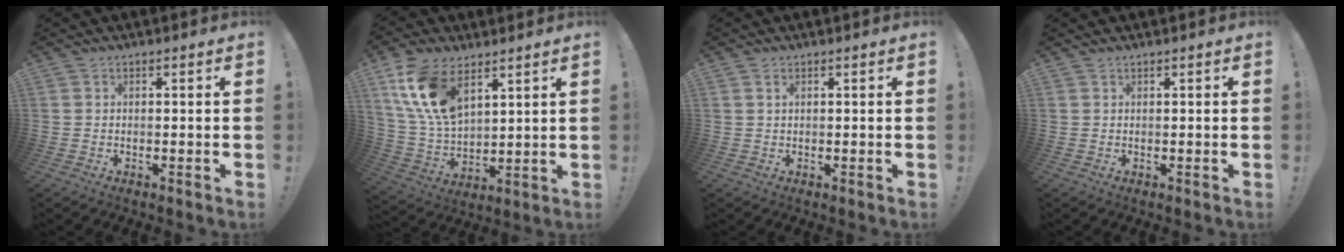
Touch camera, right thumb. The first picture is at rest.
{"total": 15.9, "force": [8.9, 8.5, 10.1], "torque": [-0.213, -0.044, 0.167]}
{"total": 1.0, "force": [0.5, 0.4, 0.8], "torque": [-0.012, 0.000, 0.009]}
{"total": 0.6, "force": [0.4, 0.0, -0.4], "torque": [0.014, -0.001, 0.006]}